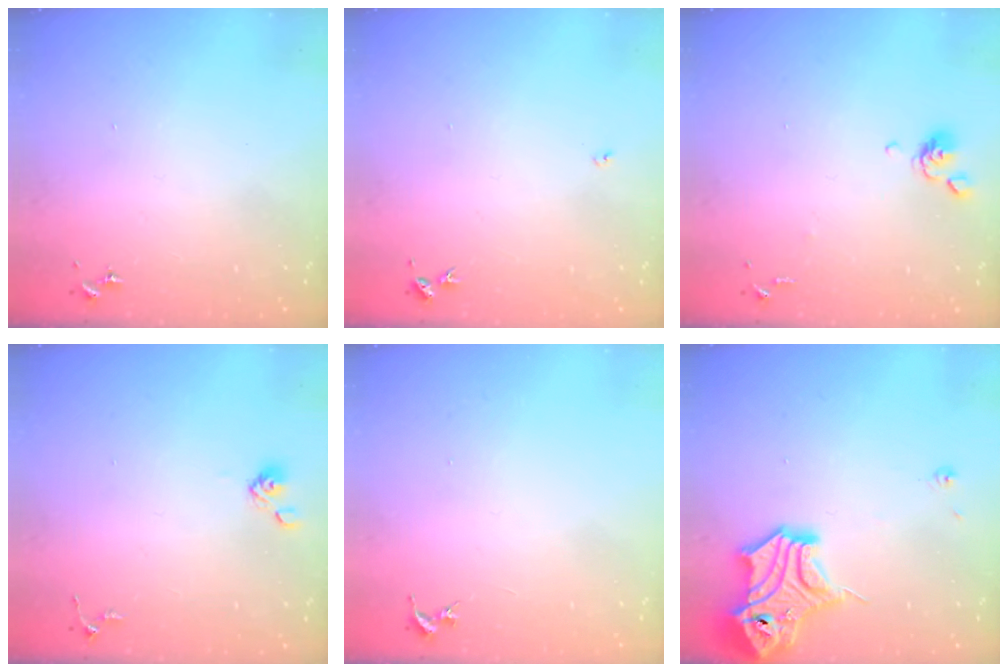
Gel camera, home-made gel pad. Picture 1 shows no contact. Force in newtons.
{"total": 3.0, "press": 3.0, "slide": 0.4}
{"total": 6.4, "press": 6.2, "slide": 1.5}
{"total": 3.9, "press": 3.6, "slide": 1.5}
{"total": 0.0}
{"total": 15.5, "press": 15.4, "slide": 1.8}